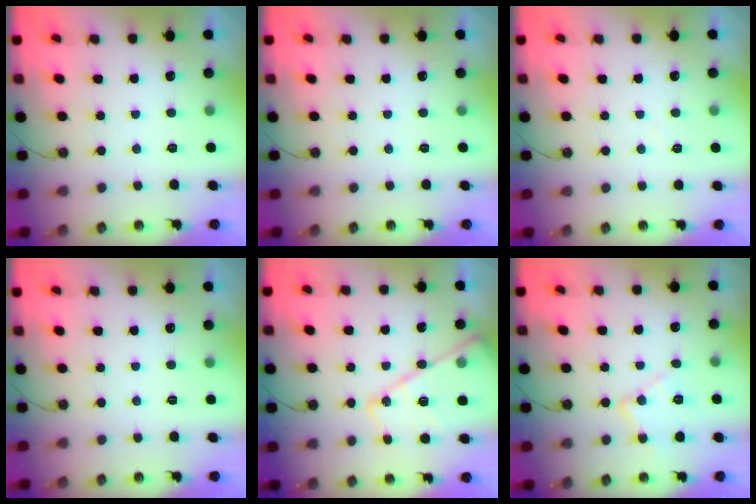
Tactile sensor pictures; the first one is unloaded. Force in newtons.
{"total": 0.0}
{"total": 2.8, "press": 2.7, "slide": 0.5}
{"total": 0.0}
{"total": 16.2, "press": 16.2, "slide": 1.2}
{"total": 11.6, "press": 11.6, "slide": 0.7}